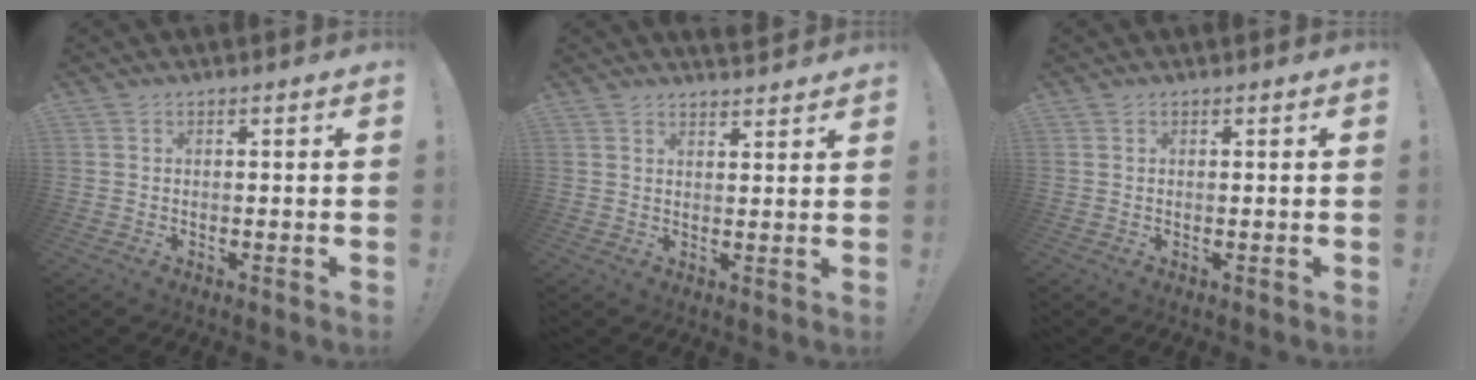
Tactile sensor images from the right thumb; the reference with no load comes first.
{"total": 2.9, "force": [2.8, 0.6, 0.5], "torque": [0.008, -0.024, 0.049]}
{"total": 0.0}